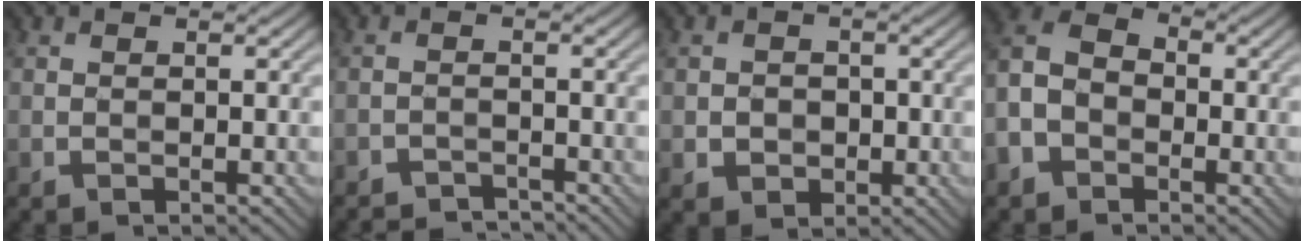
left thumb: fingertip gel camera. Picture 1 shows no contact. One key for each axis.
{"total": 3.0, "fx": -3.0, "fy": 0.6, "fz": 0.5, "tx": -0.002, "ty": 0.001, "tz": -0.055}
{"total": 2.8, "fx": -0.6, "fy": 2.5, "fz": 1.1, "tx": -0.016, "ty": -0.005, "tz": -0.013}
{"total": 6.5, "fx": -2.9, "fy": 4.7, "fz": 3.4, "tx": -0.090, "ty": 0.000, "tz": -0.072}